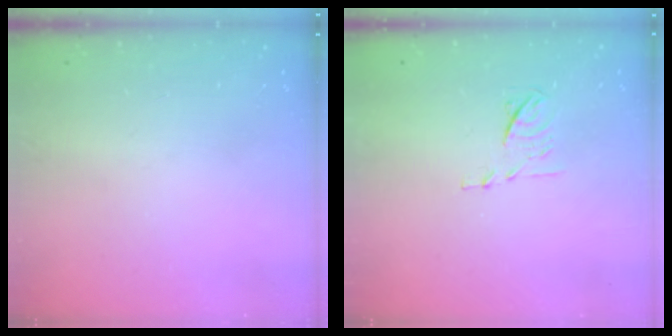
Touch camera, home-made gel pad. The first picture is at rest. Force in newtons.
{"total": 6.6, "press": 6.6, "slide": 0.9}